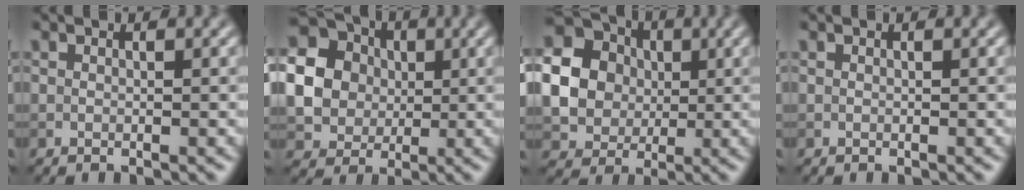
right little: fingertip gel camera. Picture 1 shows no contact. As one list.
[{"total": 14.3, "force": [1.9, 13.2, 5.0], "torque": [-0.150, 0.012, 0.019]}, {"total": 16.0, "force": [2.2, 14.8, 5.6], "torque": [-0.160, 0.012, 0.017]}, {"total": 0.0}]